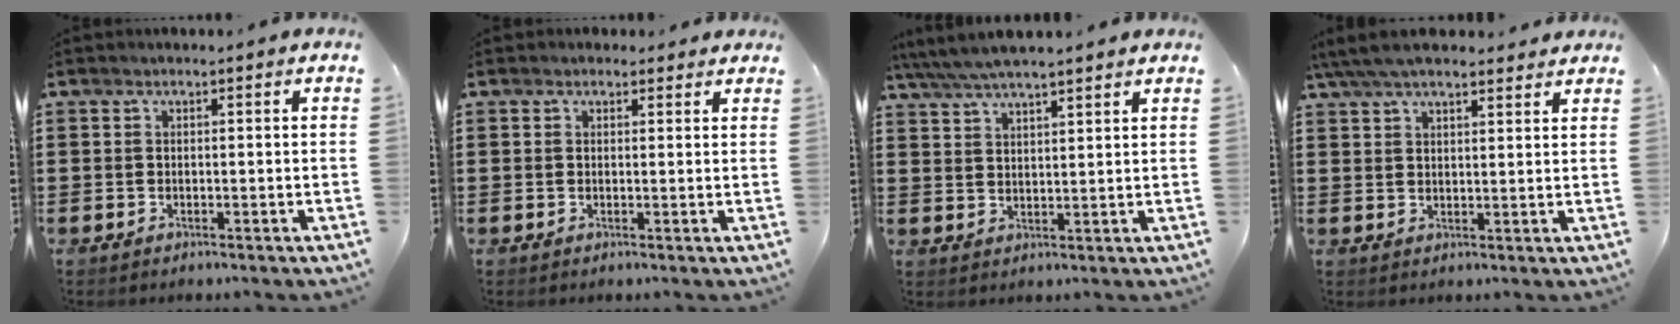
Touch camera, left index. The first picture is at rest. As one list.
[{"total": 1.4, "force": [1.2, 0.7, 0.1], "torque": [0.002, 0.002, 0.021]}, {"total": 4.6, "force": [4.2, 0.4, 1.9], "torque": [-0.050, -0.013, 0.074]}, {"total": 5.8, "force": [5.0, 1.2, 2.7], "torque": [-0.065, -0.005, 0.093]}]